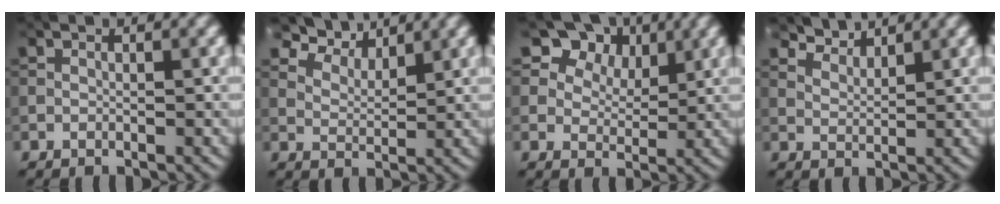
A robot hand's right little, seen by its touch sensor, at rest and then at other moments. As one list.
[{"total": 6.3, "force": [5.1, 2.3, 2.9], "torque": [-0.059, 0.009, 0.088]}, {"total": 8.9, "force": [5.6, 5.6, 4.0], "torque": [-0.084, -0.003, 0.090]}, {"total": 3.6, "force": [3.4, 0.6, 0.8], "torque": [-0.021, 0.003, 0.062]}]